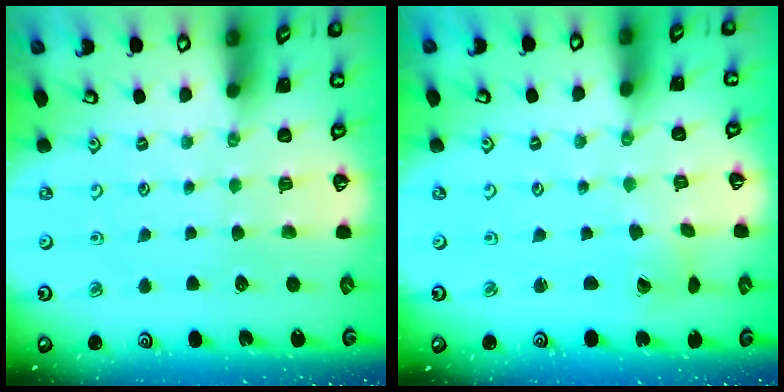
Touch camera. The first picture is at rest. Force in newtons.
{"total": 1.0, "press": 1.0, "slide": 0.1}